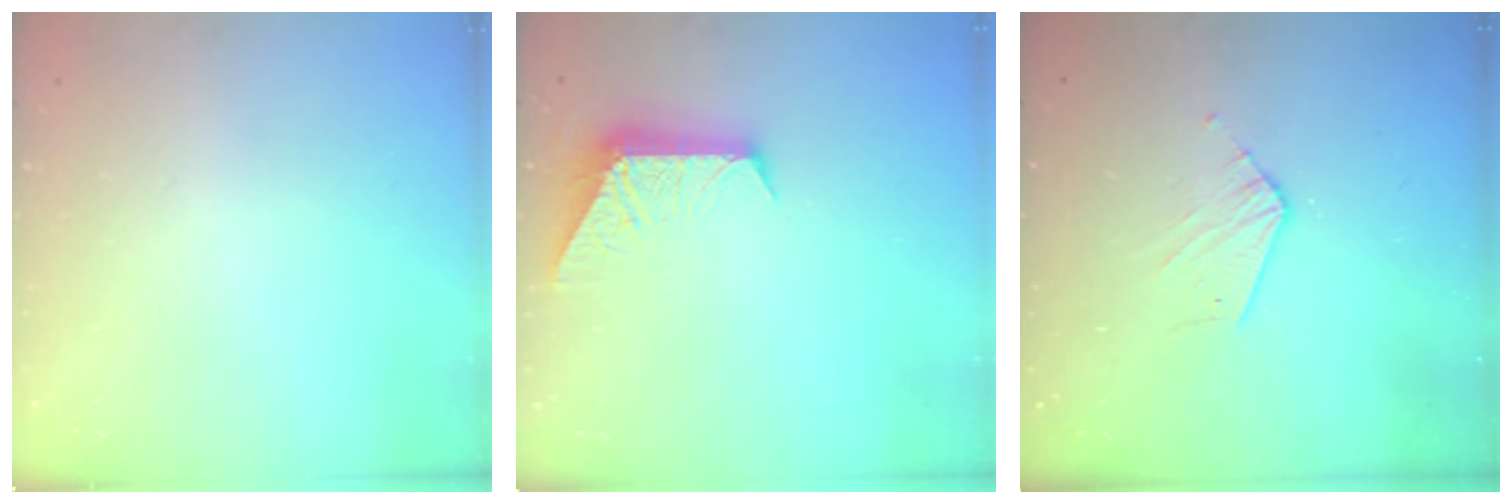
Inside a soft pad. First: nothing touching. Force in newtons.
{"total": 8.4, "press": 8.4, "slide": 0.6}
{"total": 7.1, "press": 7.1, "slide": 0.4}